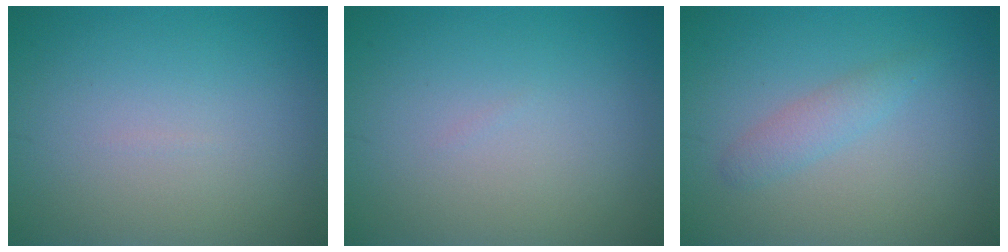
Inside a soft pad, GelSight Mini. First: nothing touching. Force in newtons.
{"total": 0.0}
{"total": 1.7, "press": 1.7, "slide": 0.1}